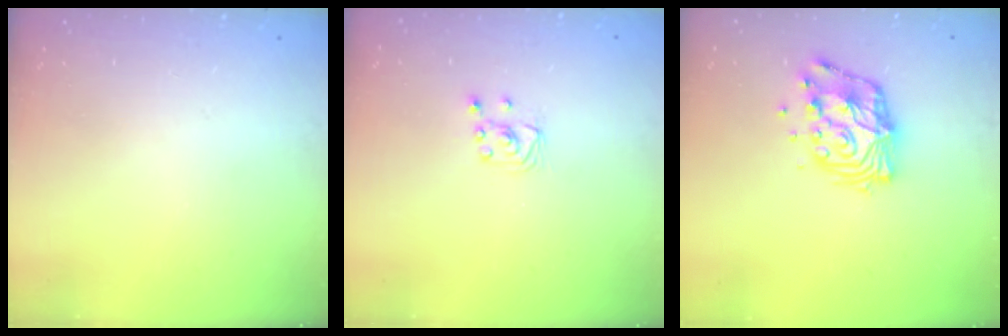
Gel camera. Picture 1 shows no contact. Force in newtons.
{"total": 3.2, "press": 3.2, "slide": 0.2}
{"total": 12.3, "press": 12.3, "slide": 1.1}